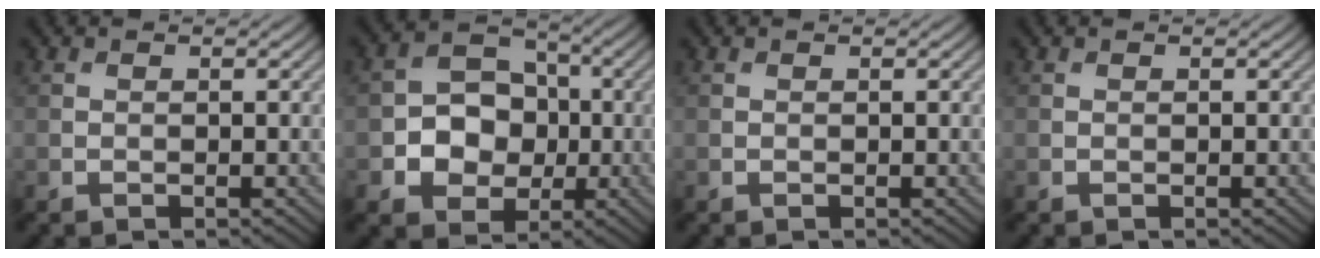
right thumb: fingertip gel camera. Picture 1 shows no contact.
{"total": 7.4, "force": [-1.1, 6.2, 3.9], "torque": [-0.067, -0.002, -0.044]}
{"total": 0.0}
{"total": 0.0}